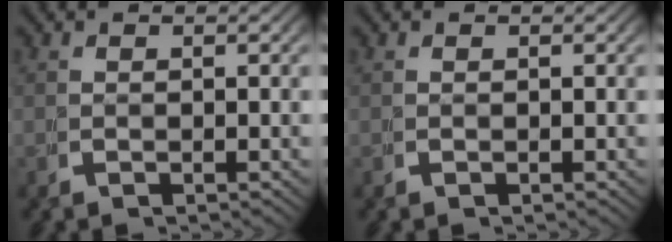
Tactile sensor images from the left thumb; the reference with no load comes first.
{"total": 0.0}